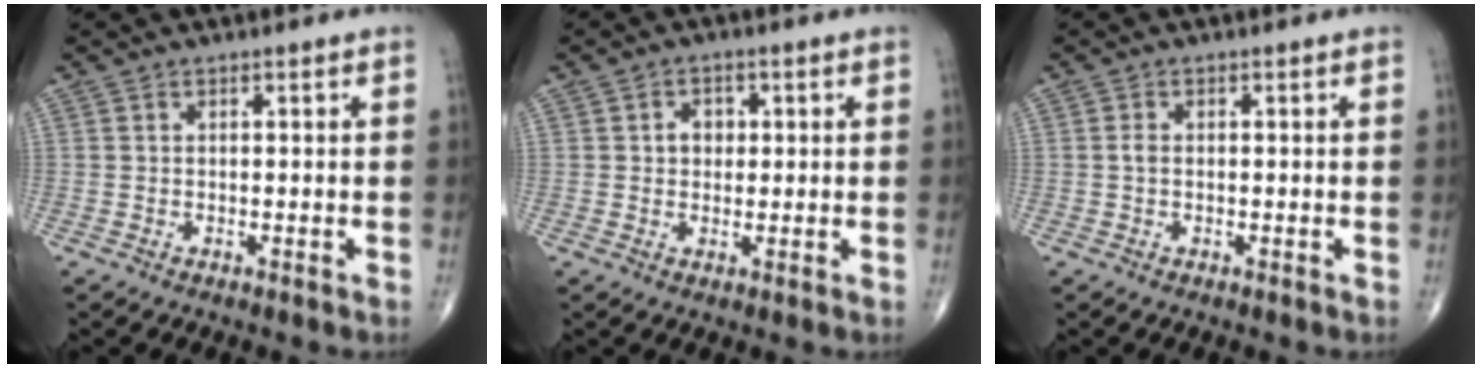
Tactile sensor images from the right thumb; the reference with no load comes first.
{"total": 3.3, "force": [0.6, 2.7, 1.8], "torque": [-0.009, 0.004, 0.007]}
{"total": 1.0, "force": [-0.1, 0.6, 0.8], "torque": [-0.016, 0.000, -0.002]}